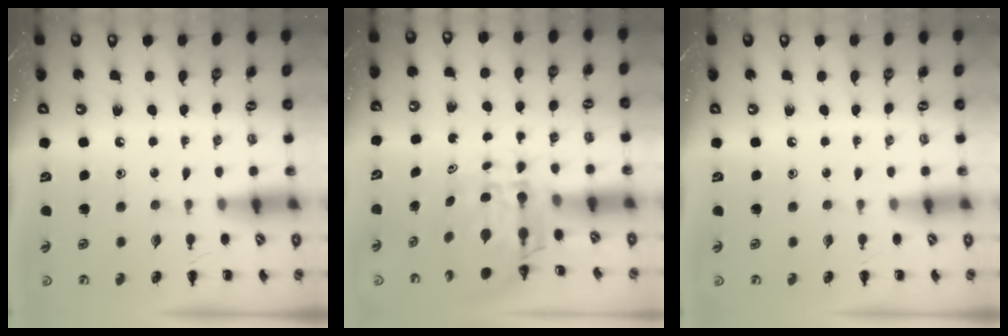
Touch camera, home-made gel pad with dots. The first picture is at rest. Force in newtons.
{"total": 5.6, "press": 5.2, "slide": 2.1}
{"total": 0.0}